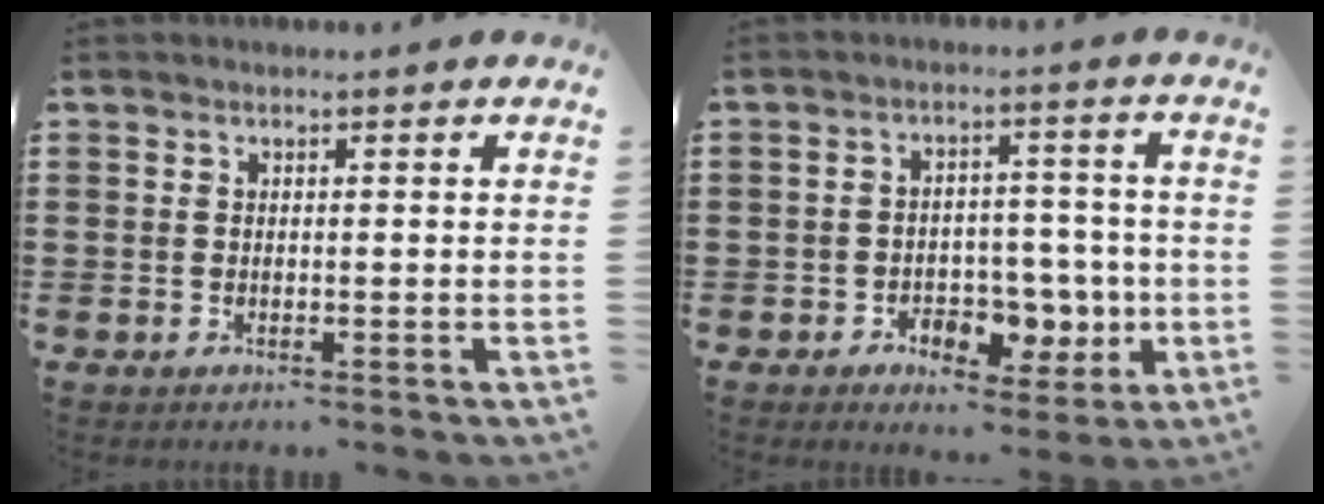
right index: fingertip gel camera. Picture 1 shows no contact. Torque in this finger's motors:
{"motor_torque": [0.34, -0.13, 0.37, 0.03]}